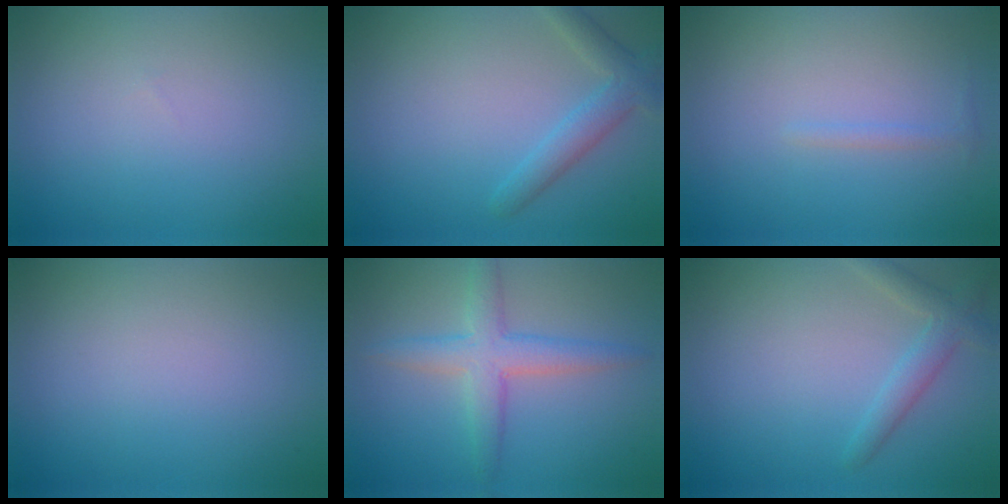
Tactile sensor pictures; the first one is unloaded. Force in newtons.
{"total": 2.8, "press": 2.8, "slide": 0.0}
{"total": 0.7, "press": 0.7, "slide": 0.0}
{"total": 0.0}
{"total": 4.0, "press": 4.0, "slide": 0.1}
{"total": 2.4, "press": 2.3, "slide": 0.1}